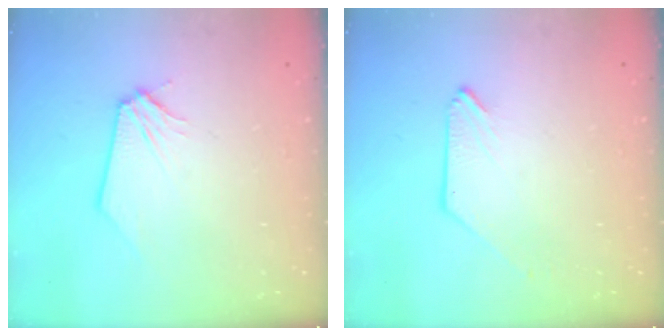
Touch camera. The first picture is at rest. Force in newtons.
{"total": 0.0}